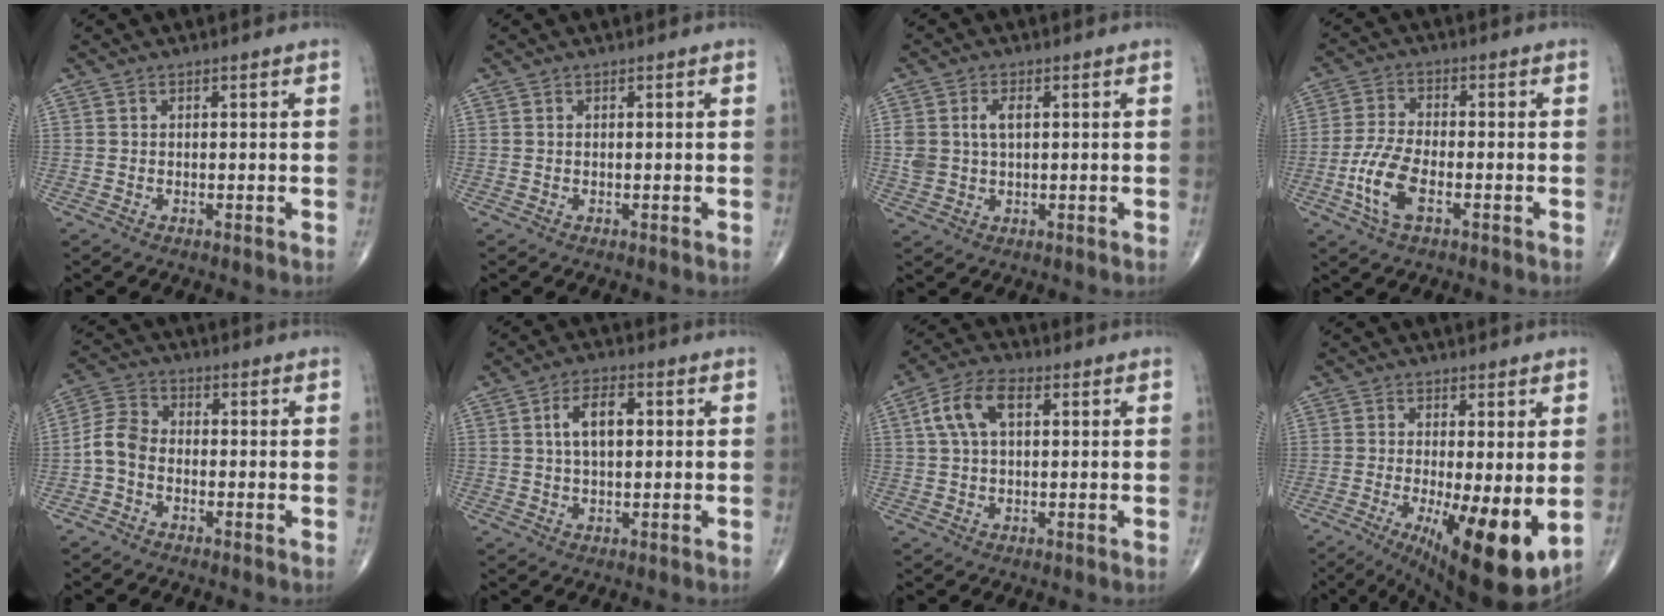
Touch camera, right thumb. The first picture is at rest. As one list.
[{"total": 0.0}, {"total": 5.0, "force": [1.1, 3.0, 3.9], "torque": [-0.075, 0.005, 0.022]}, {"total": 8.3, "force": [-3.0, 3.6, 6.9], "torque": [-0.156, 0.012, -0.060]}, {"total": 5.4, "force": [-1.7, 3.8, 3.5], "torque": [-0.066, 0.021, -0.049]}, {"total": 6.6, "force": [1.2, 3.3, 5.5], "torque": [-0.097, 0.009, 0.019]}, {"total": 8.1, "force": [2.2, 4.3, 6.5], "torque": [-0.132, 0.020, 0.037]}, {"total": 14.7, "force": [-3.2, 4.1, 13.7], "torque": [-0.199, -0.026, -0.034]}]